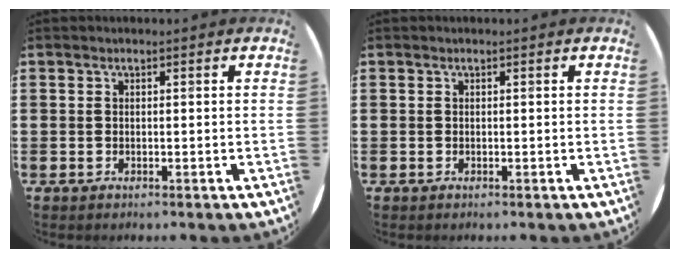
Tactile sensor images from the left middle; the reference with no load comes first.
{"total": 0.0}